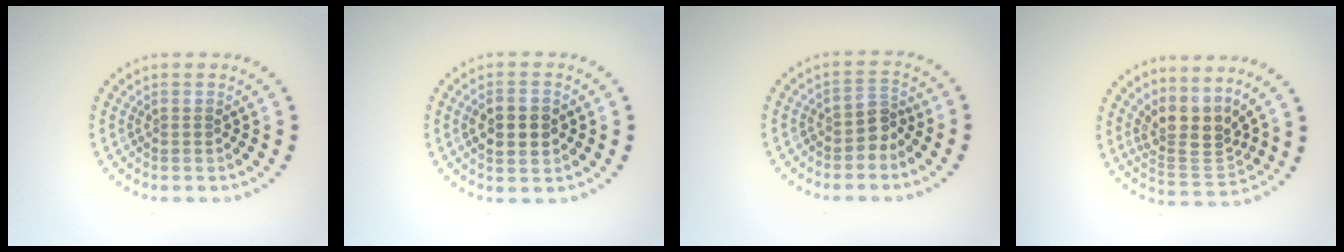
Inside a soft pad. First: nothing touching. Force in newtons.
{"total": 4.0, "press": 4.0, "slide": 0.1}
{"total": 2.1, "press": 1.6, "slide": 1.3}
{"total": 3.9, "press": 2.9, "slide": 2.5}